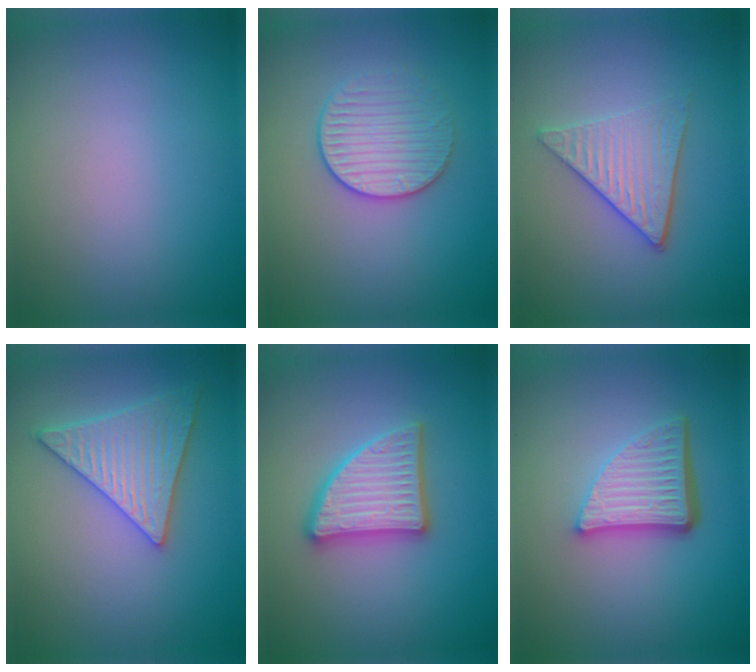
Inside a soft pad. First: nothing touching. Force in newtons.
{"total": 3.2, "press": 3.1, "slide": 0.5}
{"total": 3.8, "press": 3.3, "slide": 2.0}
{"total": 5.4, "press": 4.9, "slide": 2.4}
{"total": 4.9, "press": 4.9, "slide": 0.7}
{"total": 5.7, "press": 3.8, "slide": 4.2}